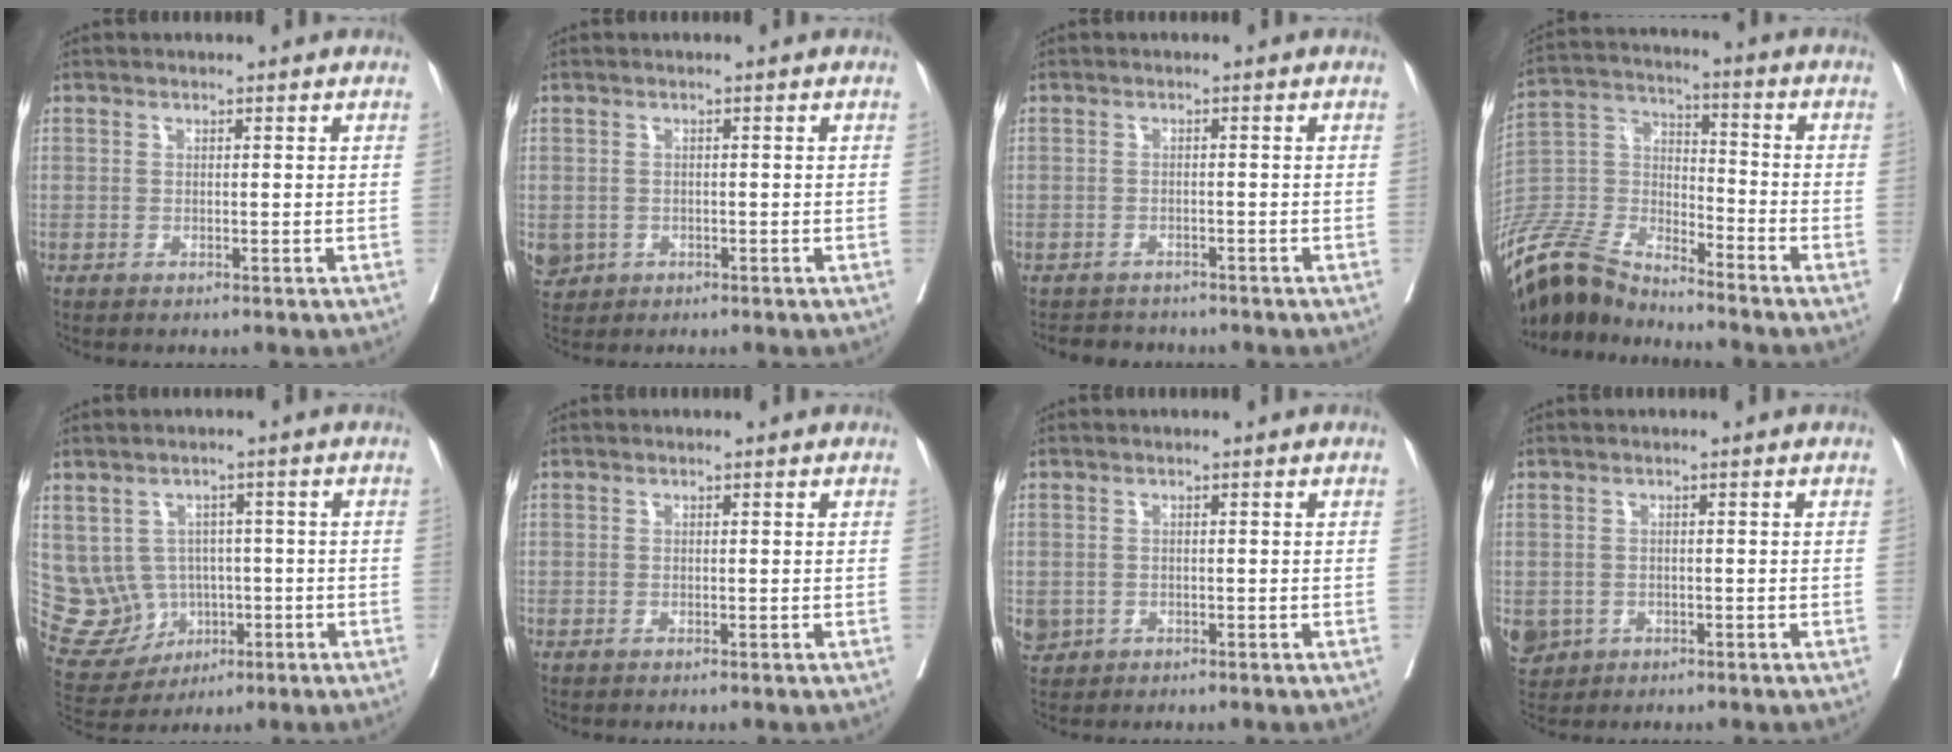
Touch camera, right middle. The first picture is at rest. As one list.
[{"total": 4.4, "force": [-1.8, 3.8, 1.2], "torque": [-0.031, -0.001, -0.023]}, {"total": 4.2, "force": [-3.9, 1.6, 0.4], "torque": [-0.005, -0.004, -0.056]}, {"total": 15.4, "force": [-14.4, 2.7, 4.6], "torque": [-0.095, 0.015, -0.279]}, {"total": 9.8, "force": [-0.7, 9.4, 2.6], "torque": [-0.071, 0.032, 0.016]}, {"total": 0.0}, {"total": 2.5, "force": [-0.8, 2.2, 0.8], "torque": [-0.016, 0.001, -0.005]}, {"total": 6.9, "force": [-2.7, 5.9, 2.2], "torque": [-0.064, -0.002, -0.037]}]